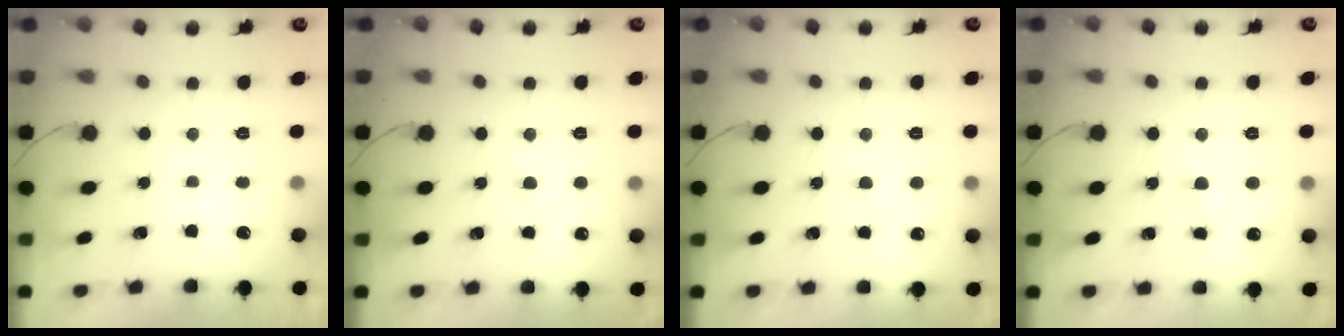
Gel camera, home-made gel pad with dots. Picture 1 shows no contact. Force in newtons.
{"total": 2.1, "press": 1.9, "slide": 0.9}
{"total": 2.3, "press": 2.1, "slide": 1.0}
{"total": 3.7, "press": 3.5, "slide": 1.2}